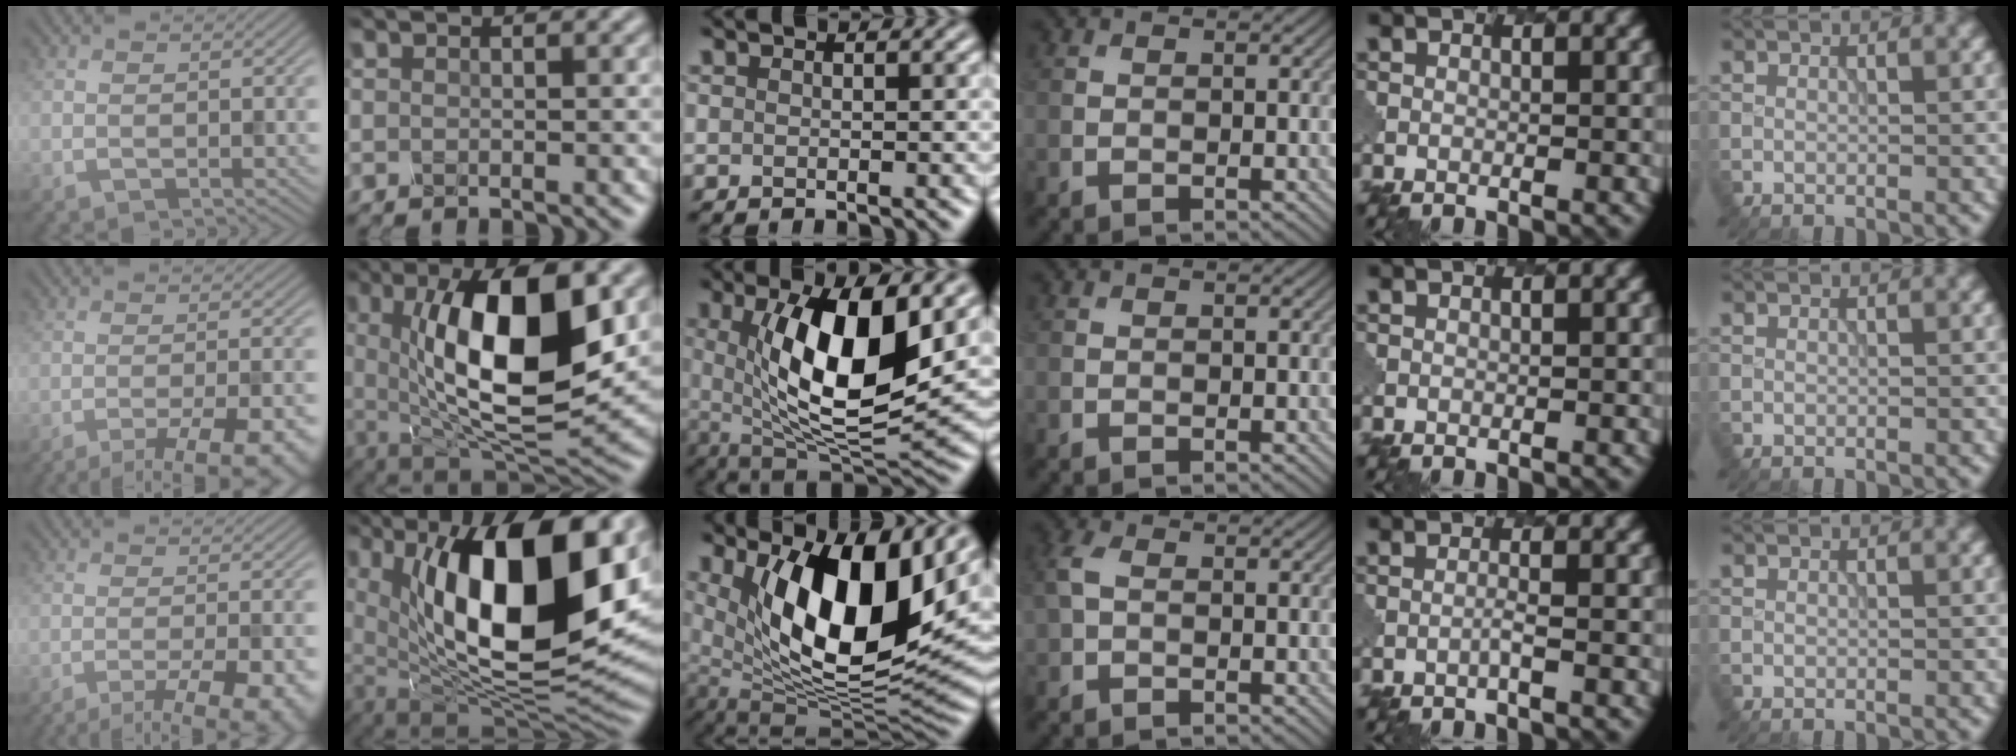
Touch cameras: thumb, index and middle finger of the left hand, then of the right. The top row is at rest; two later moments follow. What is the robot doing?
{"motion": "unscrew", "object": "spray bottle"}